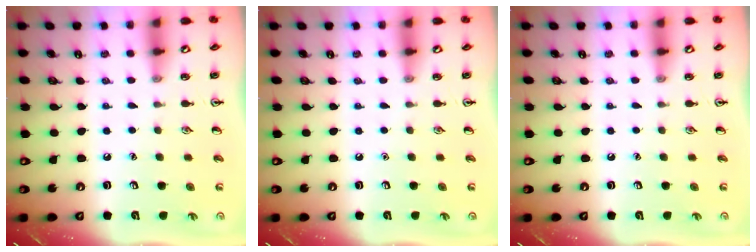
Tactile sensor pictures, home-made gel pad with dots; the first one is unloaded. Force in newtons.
{"total": 0.0}
{"total": 0.0}